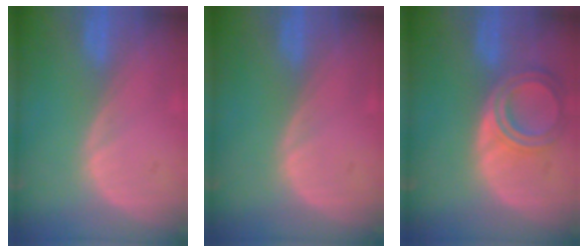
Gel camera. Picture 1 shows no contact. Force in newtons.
{"total": 0.0}
{"total": 6.5, "press": 5.9, "slide": 2.8}